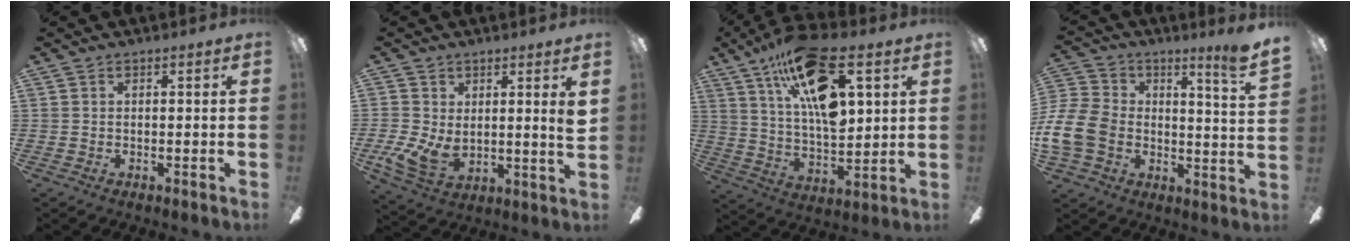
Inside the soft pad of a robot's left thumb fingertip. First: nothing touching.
{"total": 9.7, "force": [2.5, 5.0, 7.9], "torque": [-0.143, -0.030, 0.050]}
{"total": 21.9, "force": [10.8, 8.6, 16.9], "torque": [-0.303, -0.047, 0.171]}
{"total": 13.7, "force": [3.0, 8.1, 10.7], "torque": [-0.203, -0.011, 0.055]}